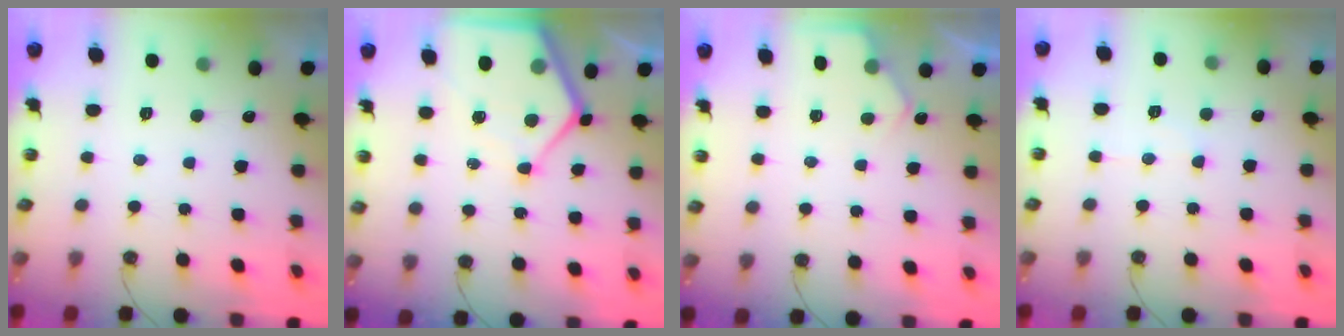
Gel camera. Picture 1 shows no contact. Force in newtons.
{"total": 11.0, "press": 11.0, "slide": 0.9}
{"total": 4.2, "press": 4.2, "slide": 0.4}
{"total": 7.1, "press": 7.0, "slide": 0.8}